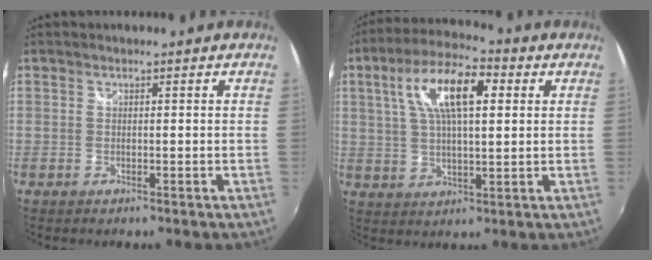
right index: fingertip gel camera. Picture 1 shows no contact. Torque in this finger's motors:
{"motor_torque": [0.54, 0.20, 0.59, 0.16]}